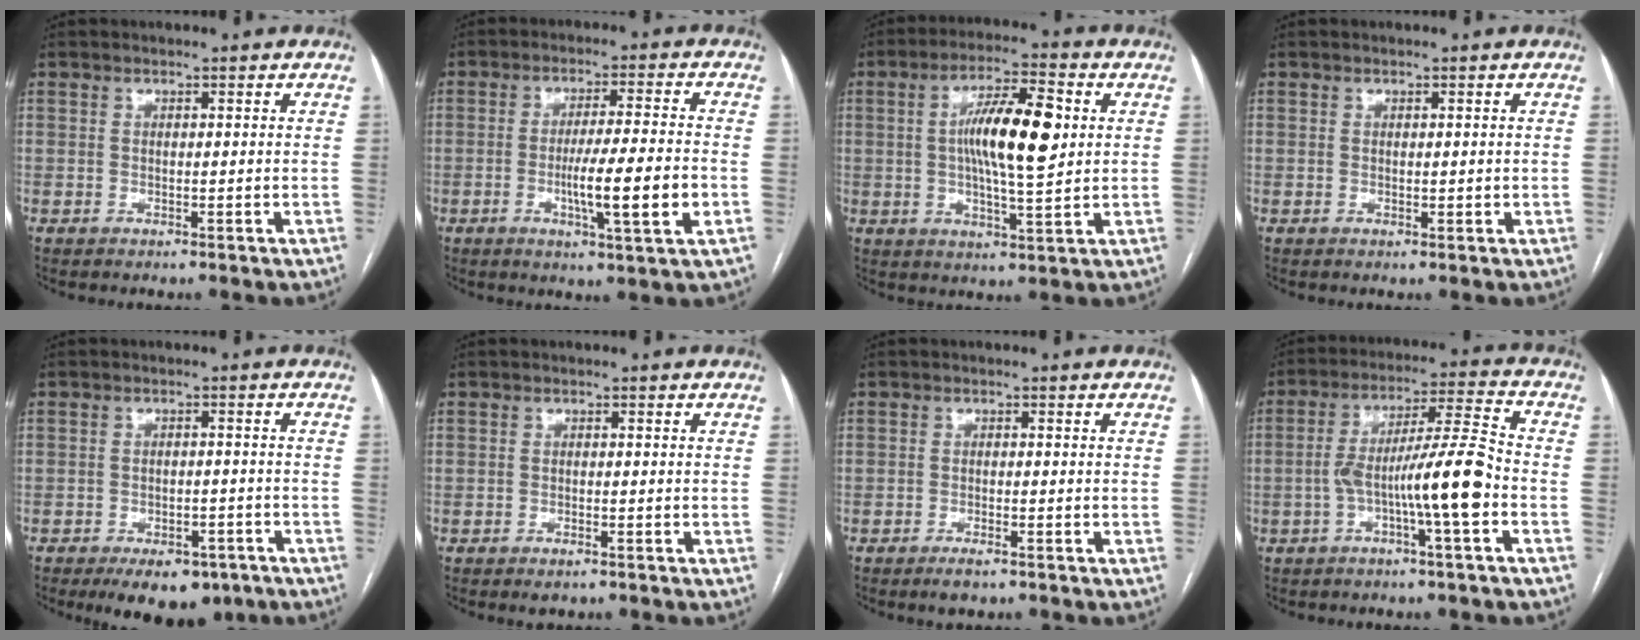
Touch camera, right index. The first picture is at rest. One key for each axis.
{"total": 9.8, "fx": -2.4, "fy": -0.1, "fz": 9.5, "tx": -0.157, "ty": -0.009, "tz": -0.037}
{"total": 11.7, "fx": 1.7, "fy": 2.2, "fz": 11.4, "tx": -0.200, "ty": 0.012, "tz": 0.026}
{"total": 0.8, "fx": 0.1, "fy": 0.5, "fz": 0.6, "tx": -0.006, "ty": -0.001, "tz": 0.007}
{"total": 9.0, "fx": -6.3, "fy": 4.4, "fz": 4.7, "tx": -0.055, "ty": 0.004, "tz": -0.087}
{"total": 1.6, "fx": -1.1, "fy": 0.5, "fz": 1.1, "tx": -0.018, "ty": -0.003, "tz": -0.009}
{"total": 2.4, "fx": -1.7, "fy": 0.5, "fz": 1.6, "tx": -0.033, "ty": -0.005, "tz": -0.023}
{"total": 10.8, "fx": -3.1, "fy": -0.1, "fz": 10.4, "tx": -0.184, "ty": 0.020, "tz": -0.053}